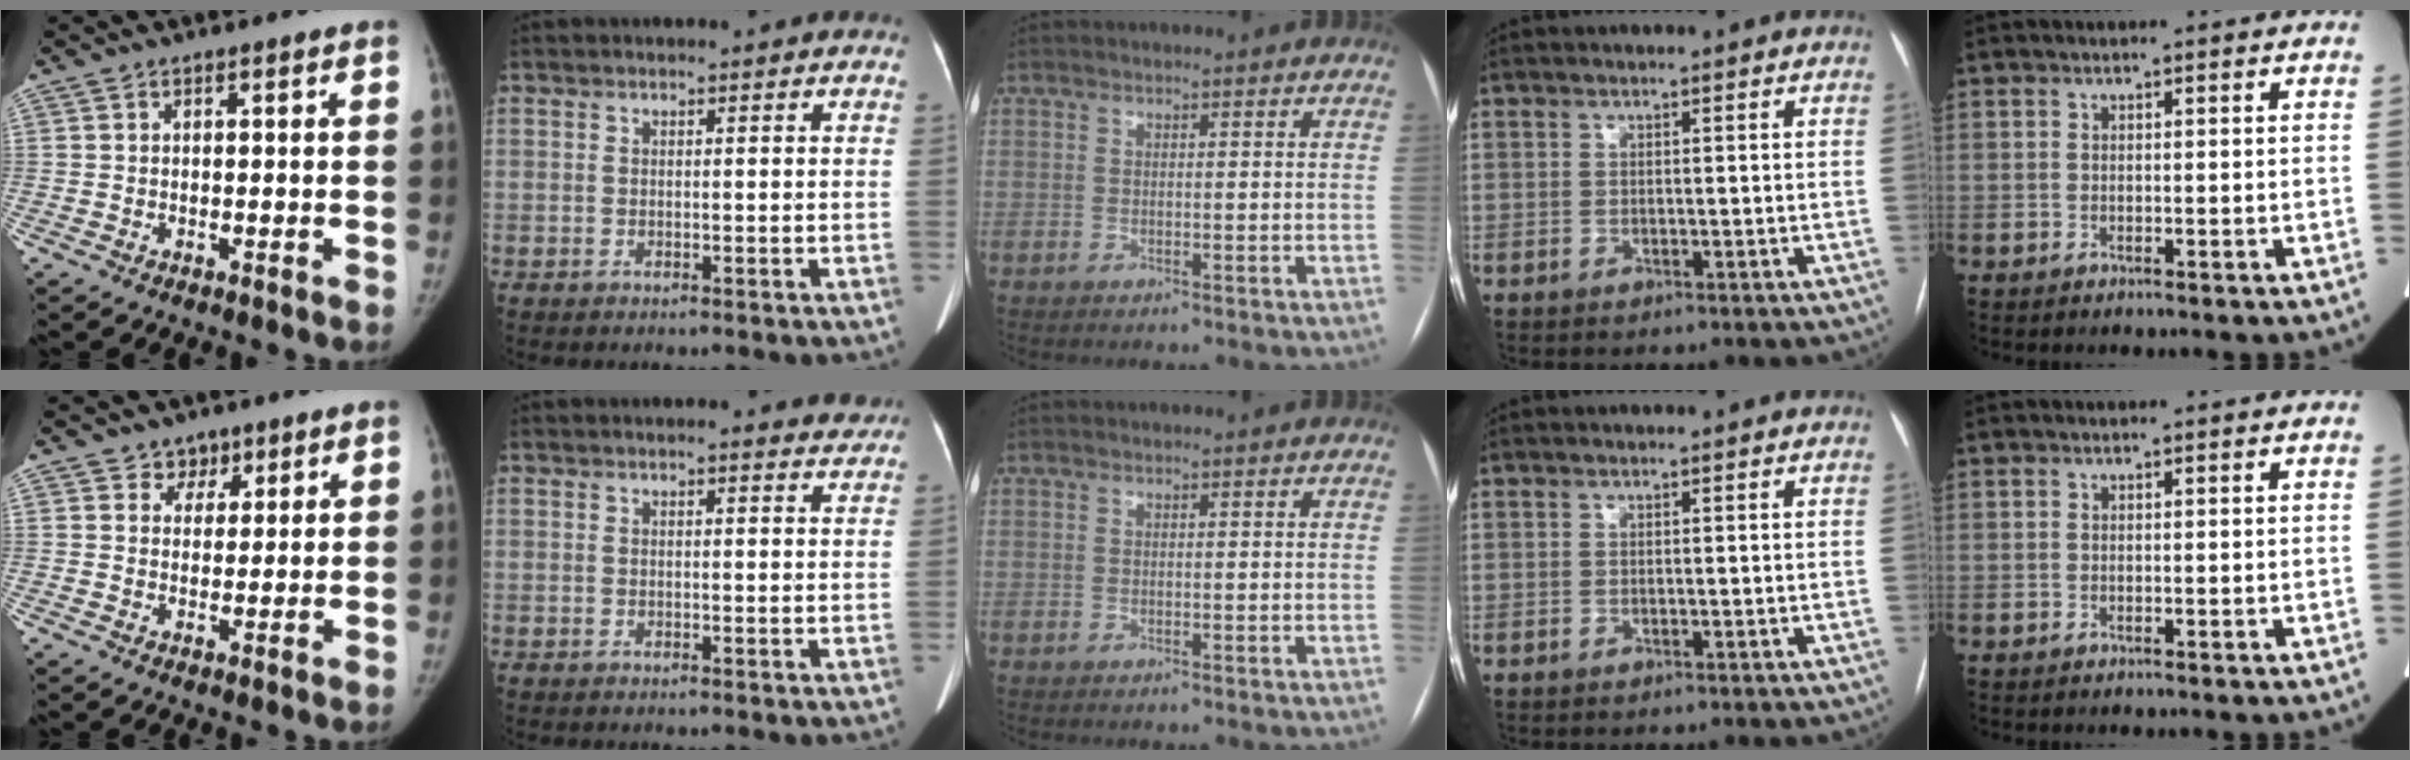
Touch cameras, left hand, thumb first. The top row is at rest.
{"thumb": {"total": 3.6, "force": [2.3, 2.8, 0.3], "torque": [0.023, -0.011, 0.032]}, "index": {"total": 6.2, "force": [5.6, 1.4, 2.1], "torque": [-0.016, 0.003, 0.050]}}